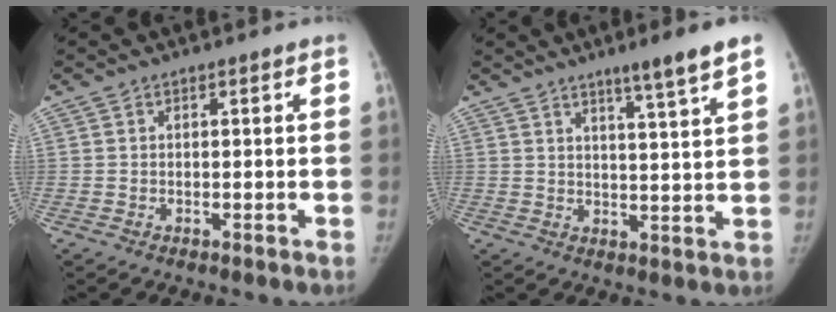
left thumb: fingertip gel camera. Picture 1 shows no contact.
{"total": 7.2, "force": [4.9, -0.4, 5.3], "torque": [-0.080, -0.033, 0.075]}